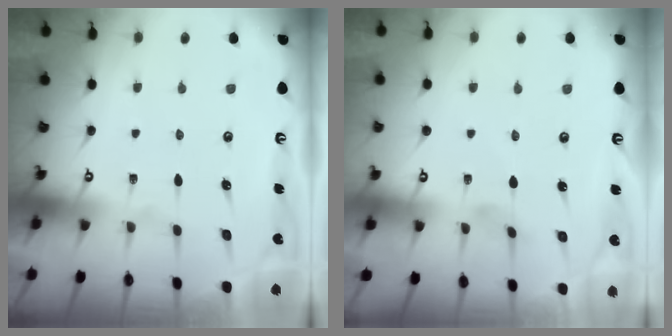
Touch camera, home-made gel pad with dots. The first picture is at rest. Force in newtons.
{"total": 0.7, "press": 0.7, "slide": 0.2}